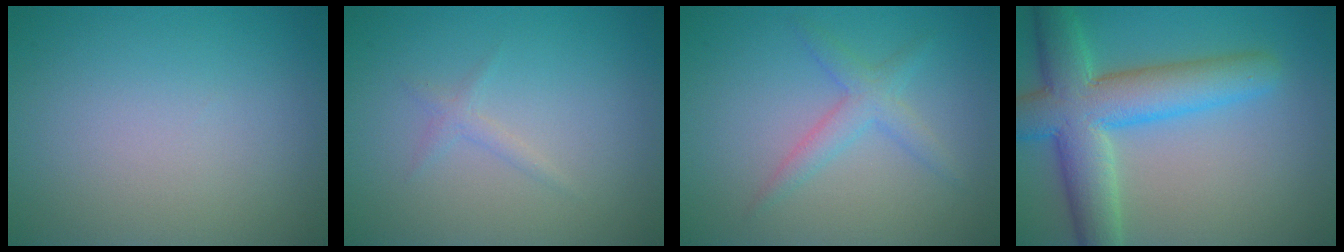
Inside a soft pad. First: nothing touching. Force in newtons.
{"total": 0.9, "press": 0.9, "slide": 0.1}
{"total": 2.3, "press": 2.3, "slide": 0.2}
{"total": 8.6, "press": 8.6, "slide": 0.4}